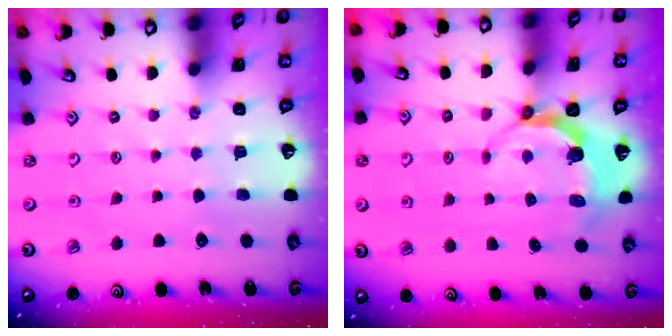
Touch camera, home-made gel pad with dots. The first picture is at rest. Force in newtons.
{"total": 4.4, "press": 3.3, "slide": 2.9}